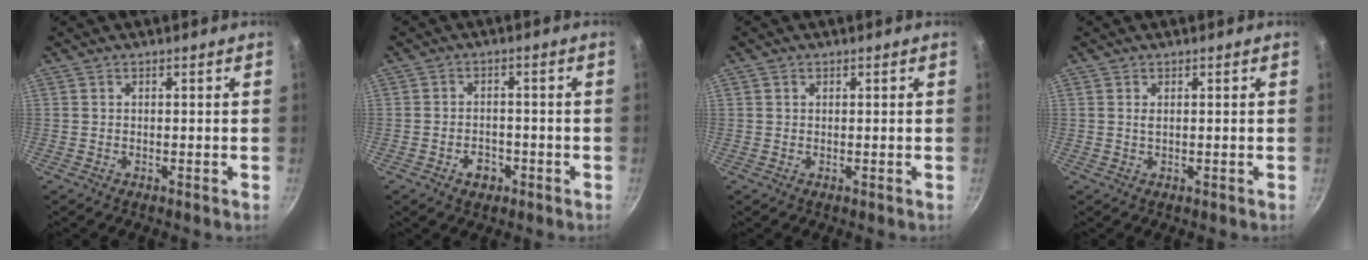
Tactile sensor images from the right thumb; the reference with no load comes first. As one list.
[{"total": 3.9, "force": [-1.9, 2.8, 1.8], "torque": [-0.016, 0.018, -0.027]}, {"total": 0.7, "force": [0.3, 0.6, 0.2], "torque": [-0.002, 0.002, 0.003]}, {"total": 0.8, "force": [0.3, 0.3, 0.7], "torque": [-0.015, 0.000, 0.006]}]